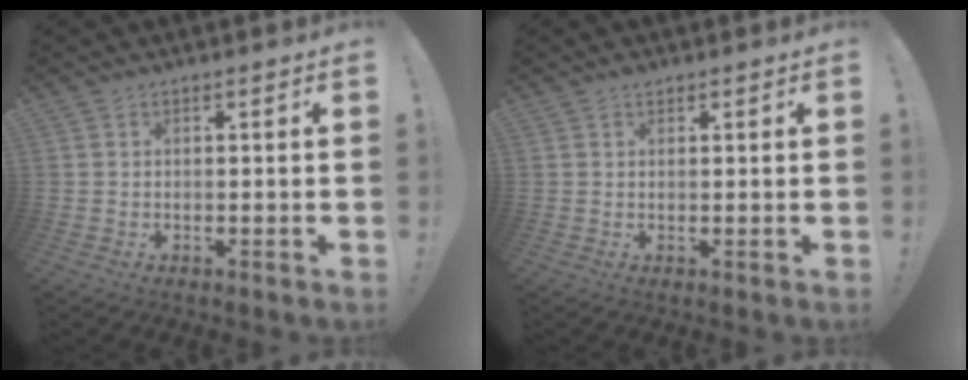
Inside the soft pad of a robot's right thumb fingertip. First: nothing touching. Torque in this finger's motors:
{"motor_torque": [-0.11, 0.29, -0.14, 0.05, 0.00]}